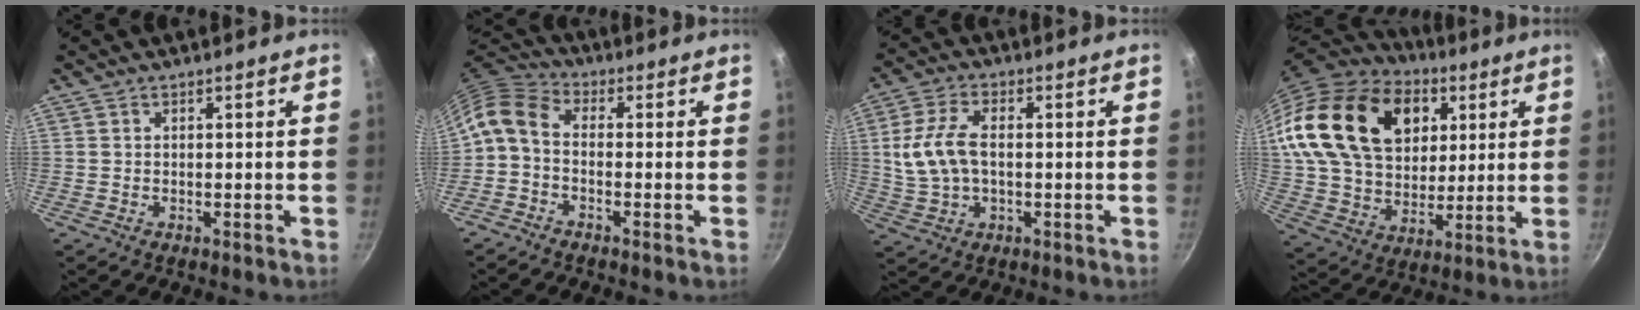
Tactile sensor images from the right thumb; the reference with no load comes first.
{"total": 7.2, "force": [-0.8, 4.9, 5.1], "torque": [-0.111, 0.035, -0.036]}
{"total": 10.0, "force": [0.5, 5.9, 8.1], "torque": [-0.167, 0.015, 0.010]}
{"total": 27.9, "force": [10.5, 19.3, 17.2], "torque": [-0.296, -0.009, 0.191]}